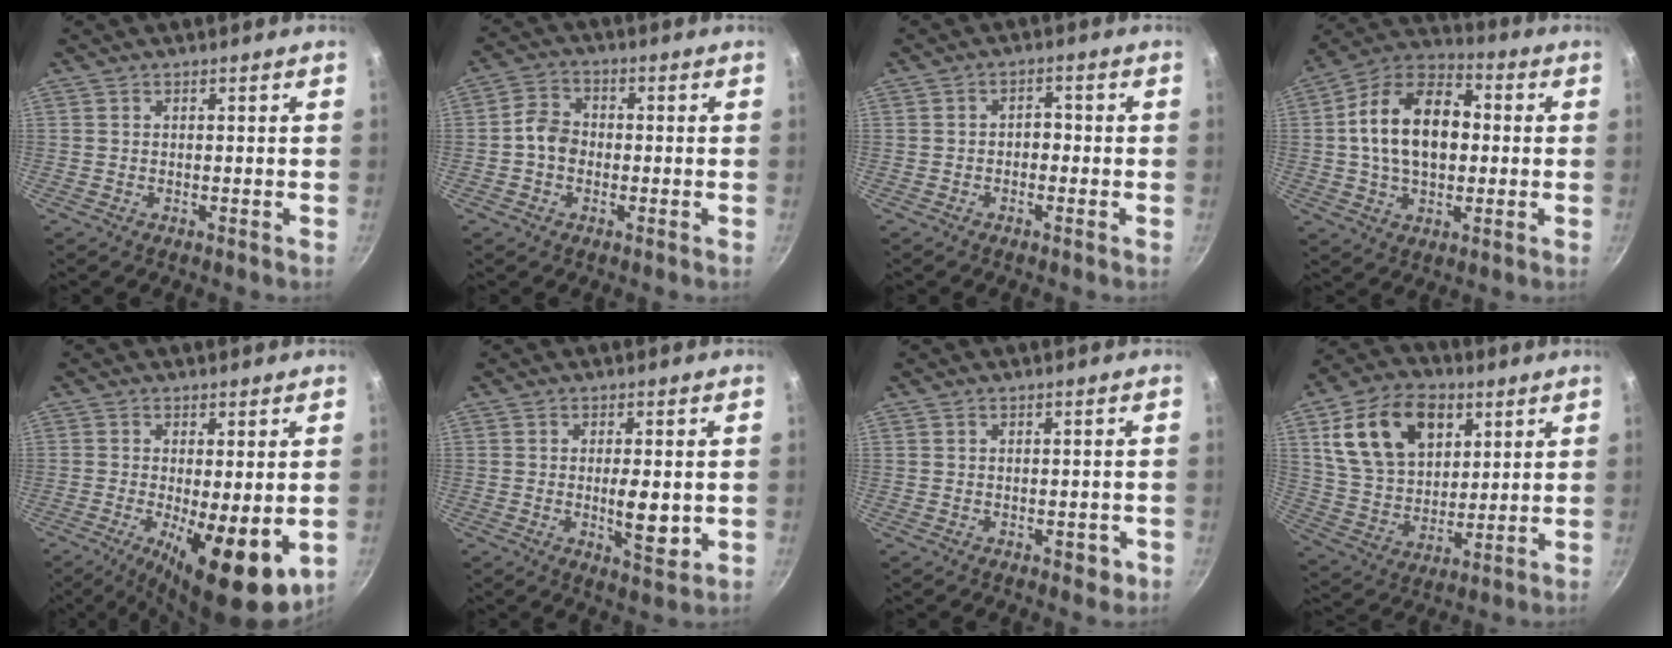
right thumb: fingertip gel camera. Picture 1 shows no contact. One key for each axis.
{"total": 5.2, "fx": -1.0, "fy": 4.2, "fz": 2.9, "tx": -0.030, "ty": 0.023, "tz": -0.029}
{"total": 2.4, "fx": -0.8, "fy": 1.8, "fz": 1.5, "tx": -0.006, "ty": 0.013, "tz": -0.015}
{"total": 17.6, "fx": 1.1, "fy": 11.5, "fz": 13.3, "tx": -0.194, "ty": 0.029, "tz": 0.004}
{"total": 12.9, "fx": -2.8, "fy": 4.1, "fz": 11.9, "tx": -0.175, "ty": -0.011, "tz": -0.033}
{"total": 6.5, "fx": -0.4, "fy": 2.1, "fz": 6.2, "tx": -0.097, "ty": -0.012, "tz": -0.003}
{"total": 2.5, "fx": -0.8, "fy": 1.5, "fz": 1.7, "tx": -0.005, "ty": 0.010, "tz": -0.006}
{"total": 19.0, "fx": 7.4, "fy": 12.6, "fz": 12.2, "tx": -0.191, "ty": -0.015, "tz": 0.134}